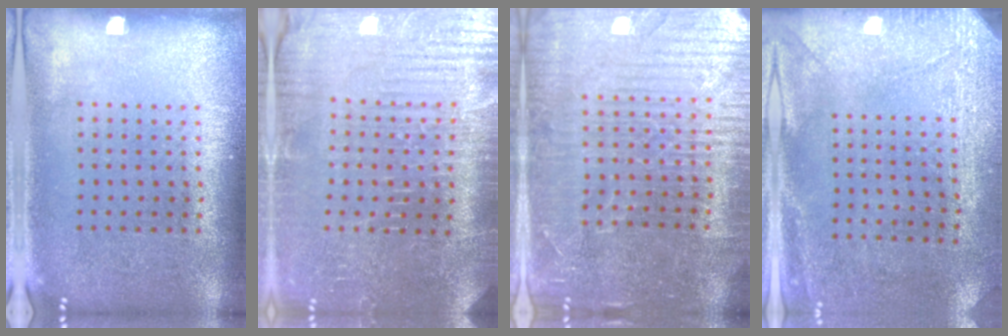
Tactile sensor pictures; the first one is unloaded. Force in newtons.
{"total": 4.2, "press": 4.0, "slide": 1.2}
{"total": 4.8, "press": 4.5, "slide": 1.7}
{"total": 2.9, "press": 2.3, "slide": 1.8}